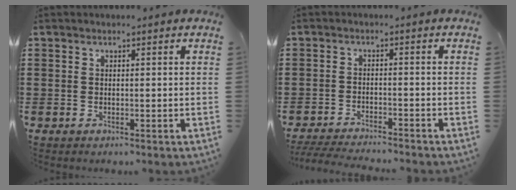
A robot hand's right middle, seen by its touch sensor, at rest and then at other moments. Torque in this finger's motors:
{"motor_torque": [0.18, -0.09, 0.06, 0.06]}